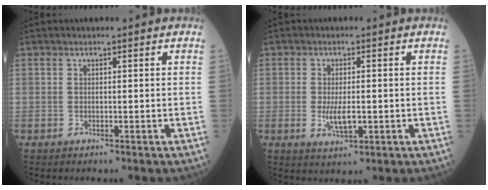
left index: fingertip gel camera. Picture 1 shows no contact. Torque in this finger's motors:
{"motor_torque": [0.10, 0.04, 0.13, 0.03]}